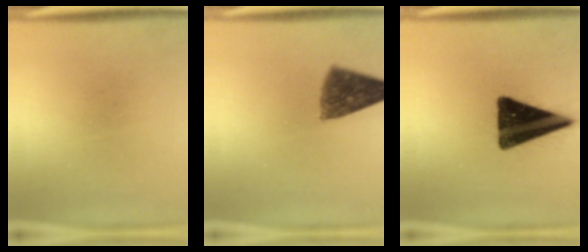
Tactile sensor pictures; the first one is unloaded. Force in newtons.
{"total": 8.5}
{"total": 16.8}